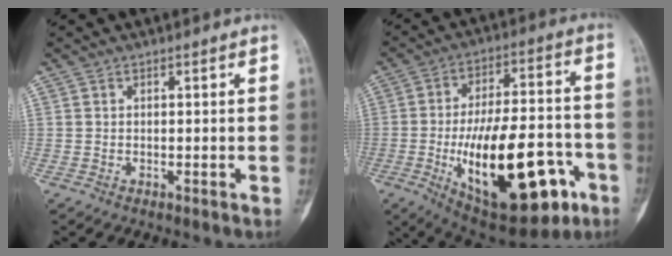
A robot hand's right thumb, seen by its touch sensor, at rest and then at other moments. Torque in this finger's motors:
{"motor_torque": [0.43, 0.75, 1.92, -0.86, 0.30]}